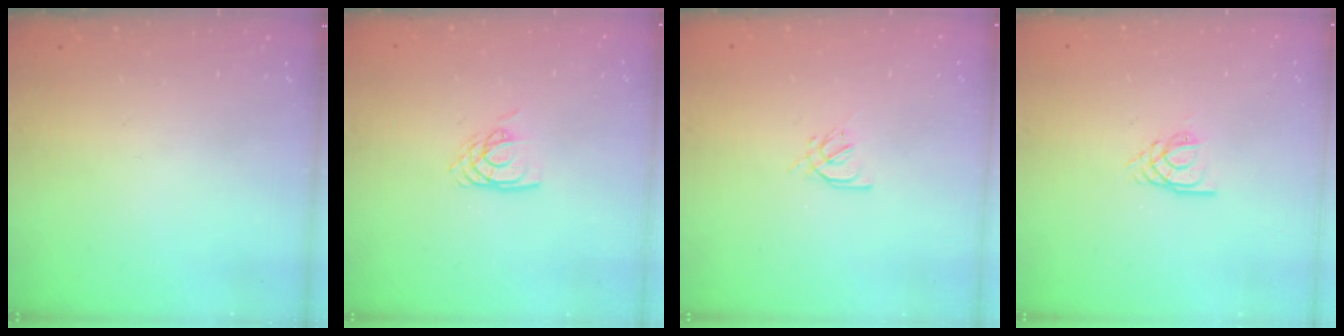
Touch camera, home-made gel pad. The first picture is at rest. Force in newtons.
{"total": 6.0, "press": 5.9, "slide": 0.4}
{"total": 2.9, "press": 2.8, "slide": 0.8}
{"total": 2.8, "press": 2.8, "slide": 0.3}